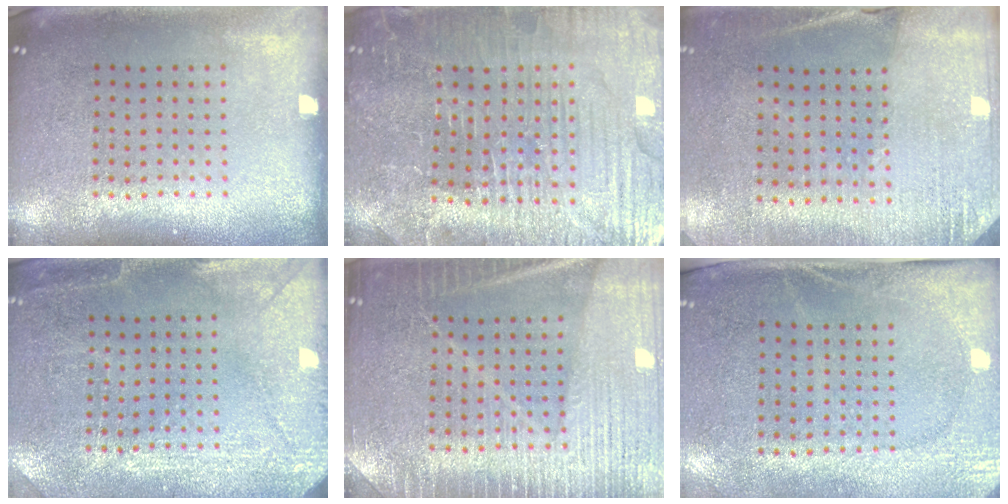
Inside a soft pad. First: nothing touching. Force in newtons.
{"total": 4.1, "press": 4.1, "slide": 0.5}
{"total": 2.7, "press": 2.6, "slide": 0.9}
{"total": 2.9, "press": 2.8, "slide": 0.6}
{"total": 3.7, "press": 3.7, "slide": 0.6}
{"total": 2.7, "press": 2.2, "slide": 1.5}